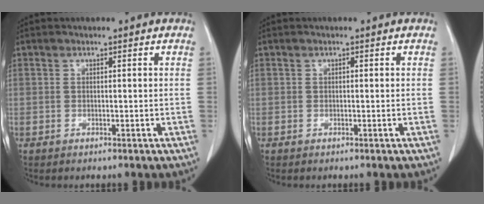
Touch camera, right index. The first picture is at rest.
{"total": 0.0}